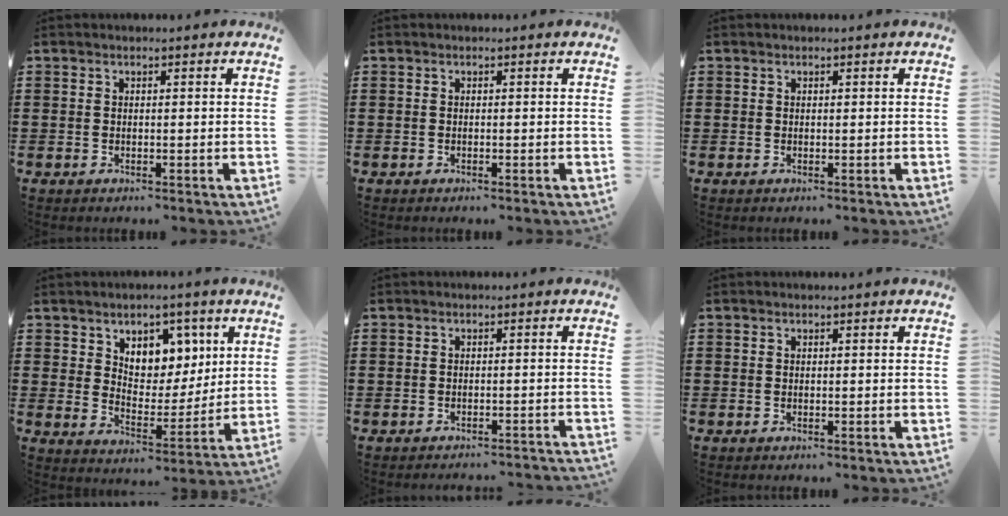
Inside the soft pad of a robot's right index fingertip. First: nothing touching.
{"total": 0.0}
{"total": 0.0}
{"total": 6.8, "force": [4.3, 4.9, 1.8], "torque": [-0.052, -0.015, 0.075]}
{"total": 1.4, "force": [-1.4, -0.1, 0.0], "torque": [-0.004, 0.002, -0.029]}
{"total": 0.0}